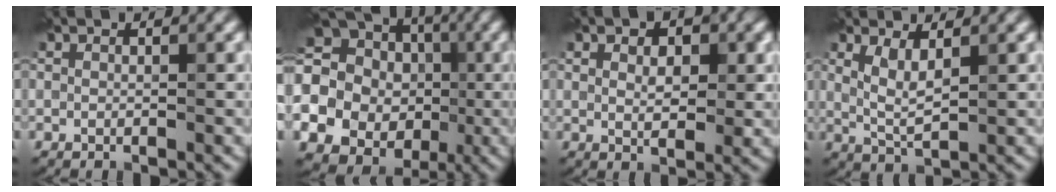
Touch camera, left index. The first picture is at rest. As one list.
[{"total": 26.1, "force": [-3.7, 24.6, 8.0], "torque": [-0.154, -0.004, -0.088]}, {"total": 3.0, "force": [1.1, 1.7, 2.2], "torque": [-0.023, 0.003, 0.014]}, {"total": 2.6, "force": [1.1, 0.8, 2.2], "torque": [-0.050, -0.007, 0.026]}]